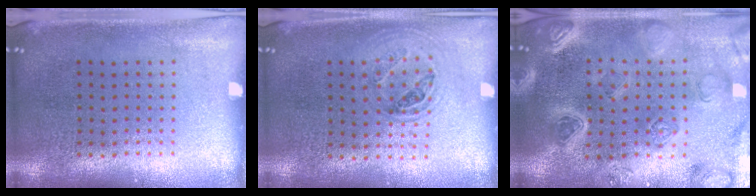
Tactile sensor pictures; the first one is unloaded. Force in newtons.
{"total": 1.0, "press": 0.9, "slide": 0.3}
{"total": 2.7, "press": 2.6, "slide": 0.4}